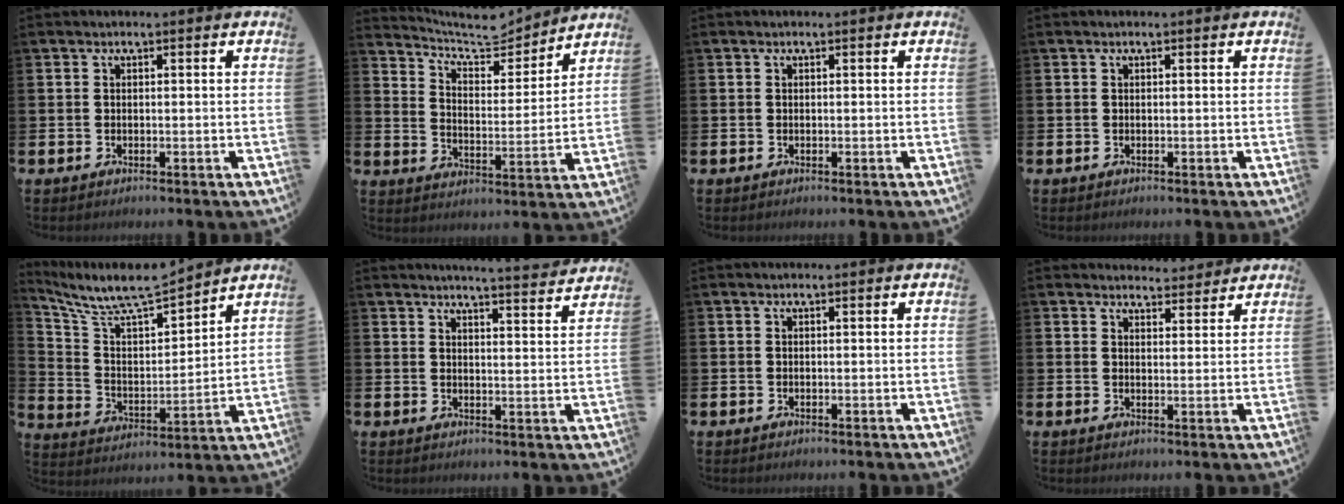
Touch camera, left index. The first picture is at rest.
{"total": 7.7, "force": [7.1, 1.9, 2.0], "torque": [-0.060, -0.054, 0.121]}
{"total": 0.0}
{"total": 0.0}
{"total": 9.0, "force": [8.3, 1.2, 3.1], "torque": [-0.101, -0.058, 0.145]}
{"total": 4.5, "force": [4.4, -0.7, 0.5], "torque": [-0.011, -0.034, 0.075]}
{"total": 0.0}
{"total": 3.4, "force": [3.4, 0.6, -0.2], "torque": [0.006, -0.021, 0.060]}